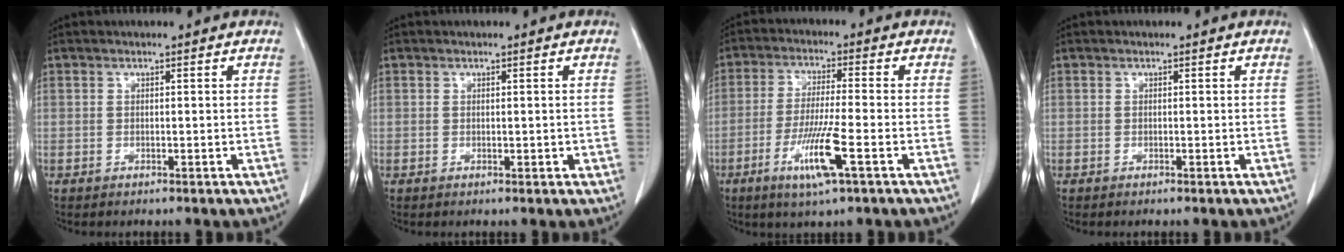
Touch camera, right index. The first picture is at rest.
{"total": 0.8, "force": [0.1, 0.4, 0.6], "torque": [-0.009, -0.002, 0.005]}
{"total": 8.7, "force": [-3.6, -0.2, 7.9], "torque": [-0.154, -0.020, -0.067]}
{"total": 0.0}